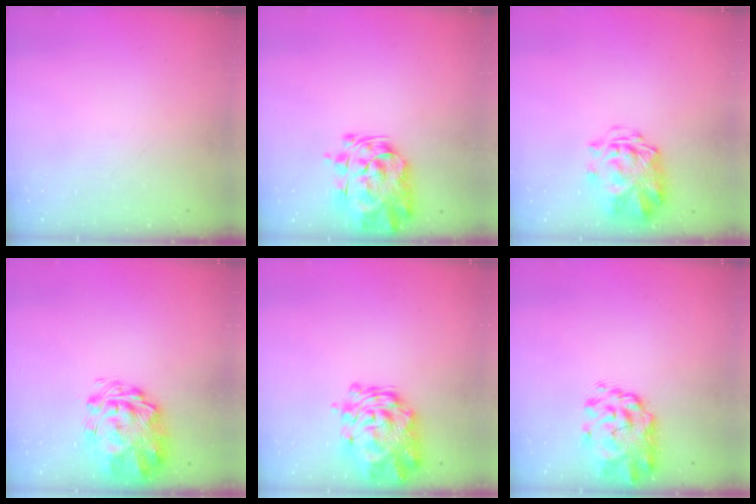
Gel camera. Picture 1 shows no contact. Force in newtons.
{"total": 8.8, "press": 8.2, "slide": 3.2}
{"total": 3.4, "press": 3.0, "slide": 1.6}
{"total": 3.3, "press": 2.9, "slide": 1.5}
{"total": 8.9, "press": 8.3, "slide": 3.1}
{"total": 3.1, "press": 3.0, "slide": 1.0}